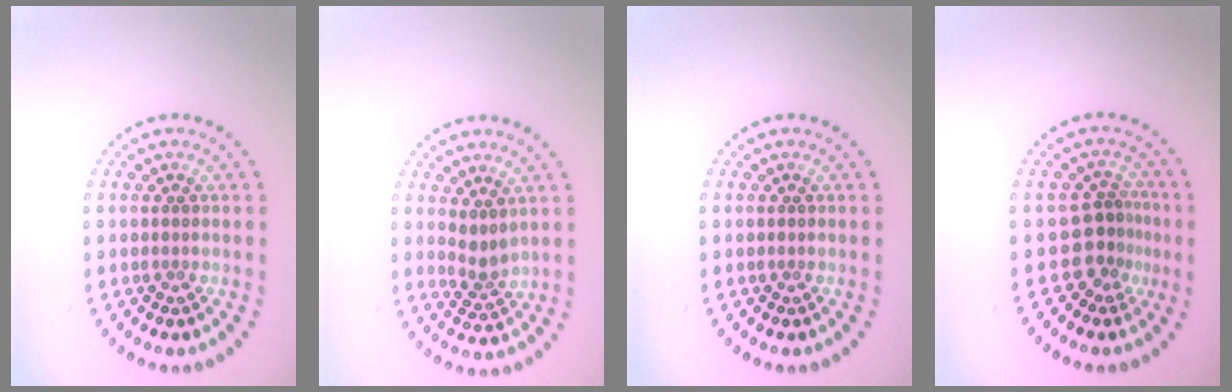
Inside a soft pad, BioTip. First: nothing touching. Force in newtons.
{"total": 2.1, "press": 1.6, "slide": 1.3}
{"total": 0.0}
{"total": 2.8, "press": 1.8, "slide": 2.1}